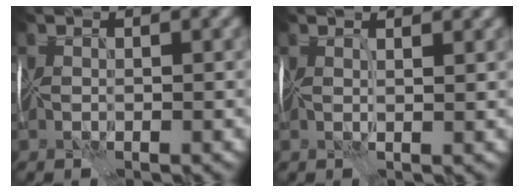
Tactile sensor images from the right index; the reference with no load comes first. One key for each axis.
{"total": 1.4, "fx": 1.1, "fy": -0.5, "fz": 0.8, "tx": -0.008, "ty": -0.001, "tz": 0.007}